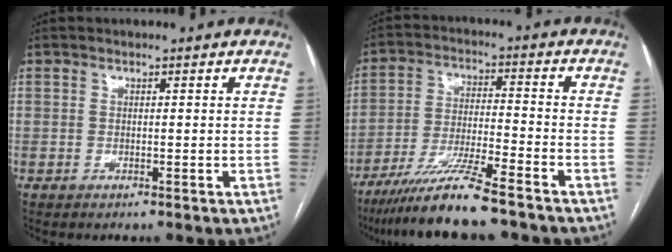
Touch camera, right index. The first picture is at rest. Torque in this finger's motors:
{"motor_torque": [1.11, -1.03, 0.62, 0.18]}